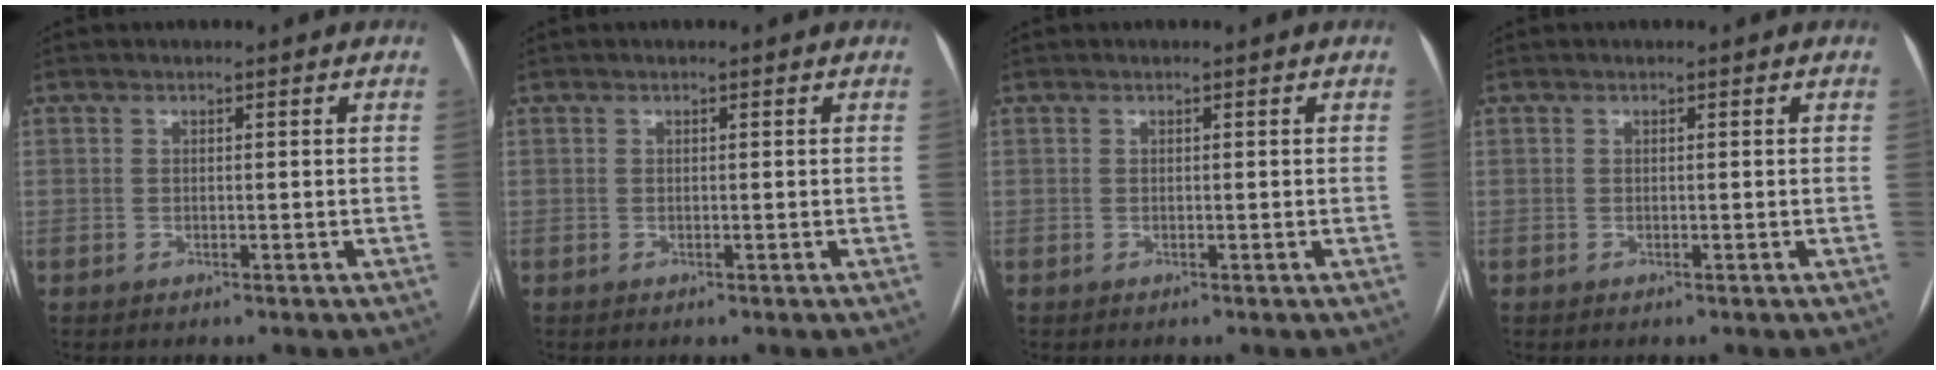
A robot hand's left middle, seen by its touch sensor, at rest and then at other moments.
{"total": 0.0}
{"total": 0.0}
{"total": 0.0}